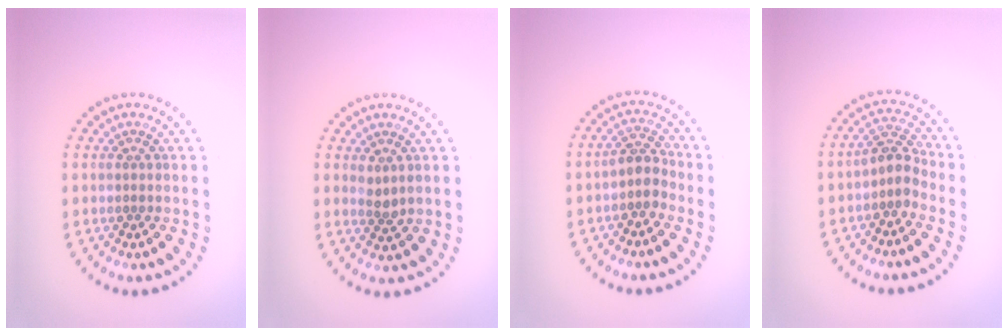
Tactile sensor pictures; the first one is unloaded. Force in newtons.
{"total": 1.3, "press": 1.0, "slide": 0.7}
{"total": 2.3, "press": 1.9, "slide": 1.4}
{"total": 2.6, "press": 2.1, "slide": 1.5}